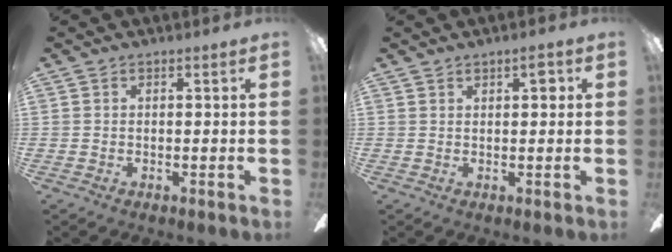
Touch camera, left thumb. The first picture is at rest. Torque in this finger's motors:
{"motor_torque": [-0.14, 0.06, -0.37, 0.19, 0.04]}